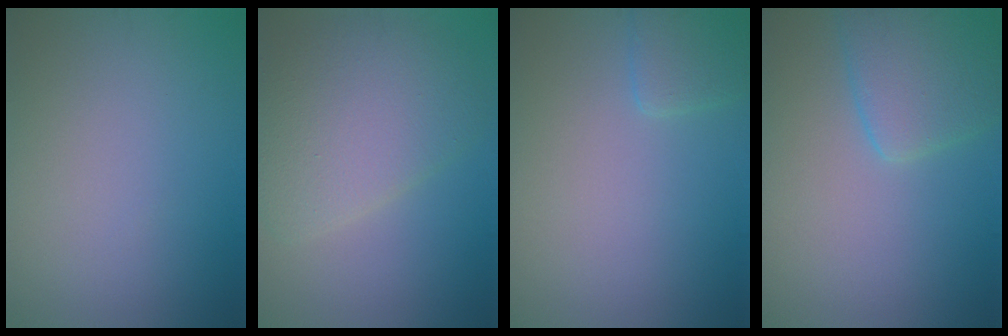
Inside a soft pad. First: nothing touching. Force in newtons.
{"total": 6.5, "press": 6.4, "slide": 0.6}
{"total": 1.7, "press": 1.7, "slide": 0.1}
{"total": 4.6, "press": 4.6, "slide": 0.4}